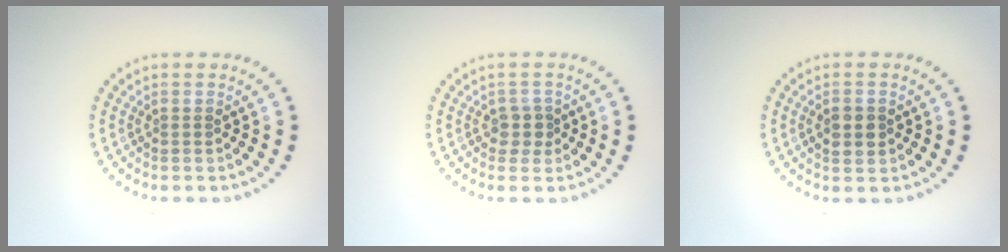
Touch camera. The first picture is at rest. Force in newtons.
{"total": 1.7, "press": 1.4, "slide": 1.0}
{"total": 2.6, "press": 2.6, "slide": 0.2}